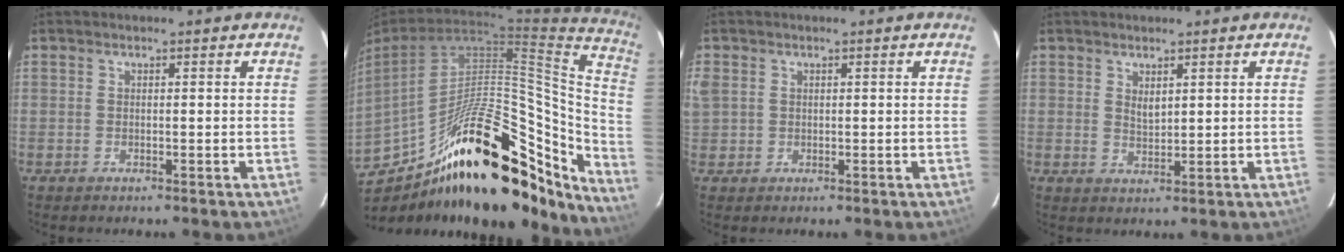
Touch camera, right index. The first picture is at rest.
{"total": 29.8, "force": [-19.9, 12.7, 18.1], "torque": [-0.252, 0.038, -0.280]}
{"total": 5.1, "force": [1.1, 4.4, 2.4], "torque": [-0.055, 0.006, 0.024]}
{"total": 2.4, "force": [1.4, 1.2, 1.5], "torque": [-0.025, -0.003, 0.026]}